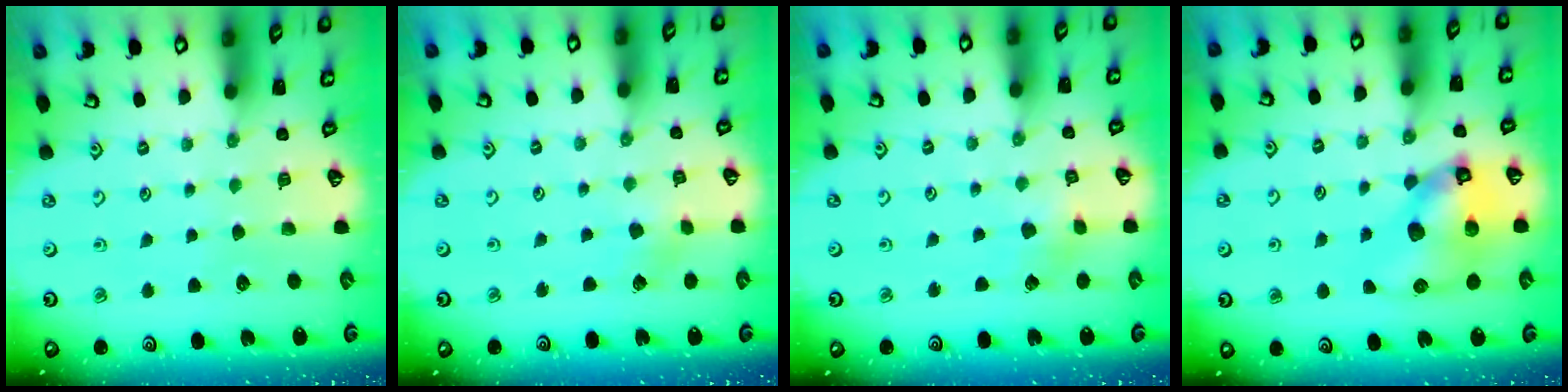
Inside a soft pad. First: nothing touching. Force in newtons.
{"total": 2.3, "press": 2.3, "slide": 0.3}
{"total": 2.1, "press": 2.1, "slide": 0.2}
{"total": 13.5, "press": 13.3, "slide": 1.9}